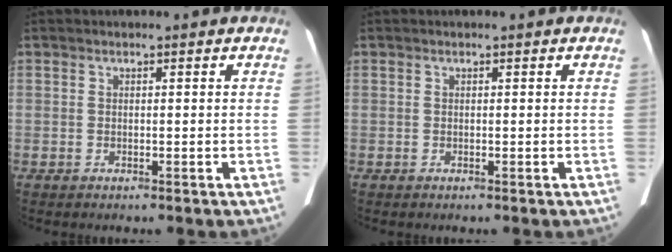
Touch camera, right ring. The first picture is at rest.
{"total": 0.0}